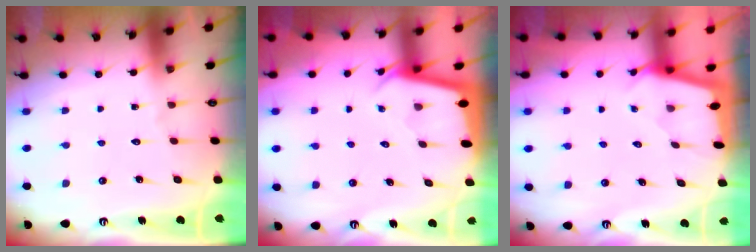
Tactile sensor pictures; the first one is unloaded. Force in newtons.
{"total": 2.3, "press": 2.3, "slide": 0.1}
{"total": 1.9, "press": 1.9, "slide": 0.1}